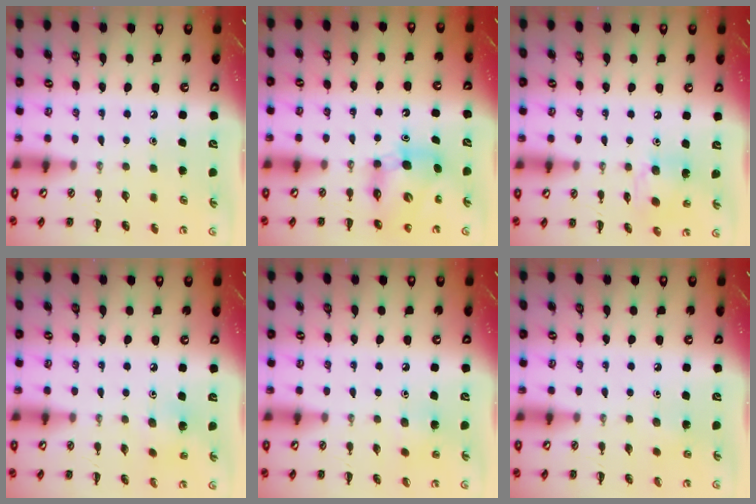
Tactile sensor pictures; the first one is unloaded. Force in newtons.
{"total": 9.5, "press": 9.2, "slide": 2.4}
{"total": 6.9, "press": 6.9, "slide": 0.5}
{"total": 2.5, "press": 2.4, "slide": 0.7}
{"total": 6.3, "press": 6.1, "slide": 1.7}
{"total": 2.4, "press": 2.2, "slide": 0.9}